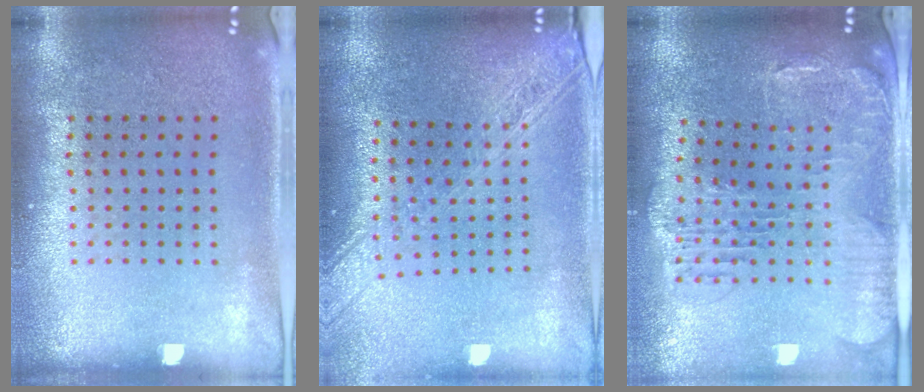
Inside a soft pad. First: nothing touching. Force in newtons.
{"total": 2.3, "press": 1.9, "slide": 1.3}
{"total": 1.7, "press": 1.6, "slide": 0.6}